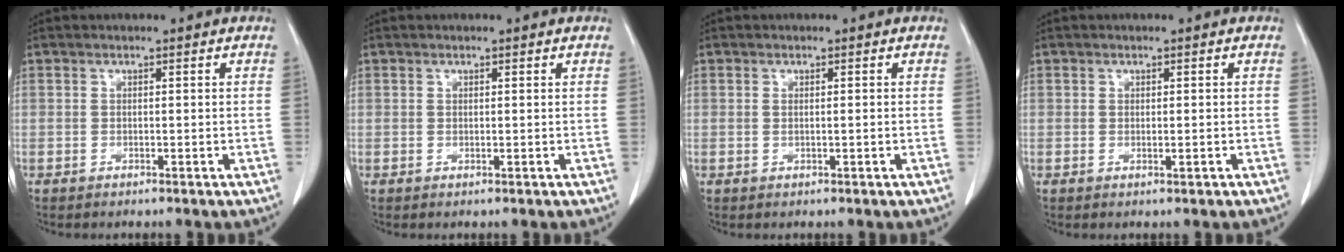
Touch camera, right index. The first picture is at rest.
{"total": 0.0}
{"total": 0.7, "force": [0.0, 0.0, 0.7], "torque": [-0.018, -0.004, 0.002]}
{"total": 0.8, "force": [-0.2, 0.3, 0.8], "torque": [-0.014, -0.004, 0.000]}